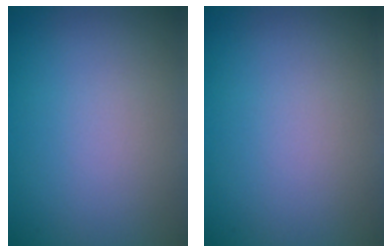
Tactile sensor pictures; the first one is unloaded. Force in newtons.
{"total": 0.0}